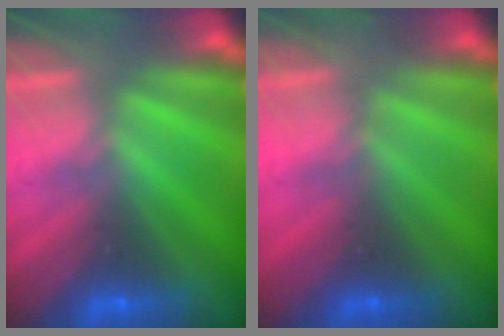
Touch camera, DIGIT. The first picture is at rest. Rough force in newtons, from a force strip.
{"total": 4.5}